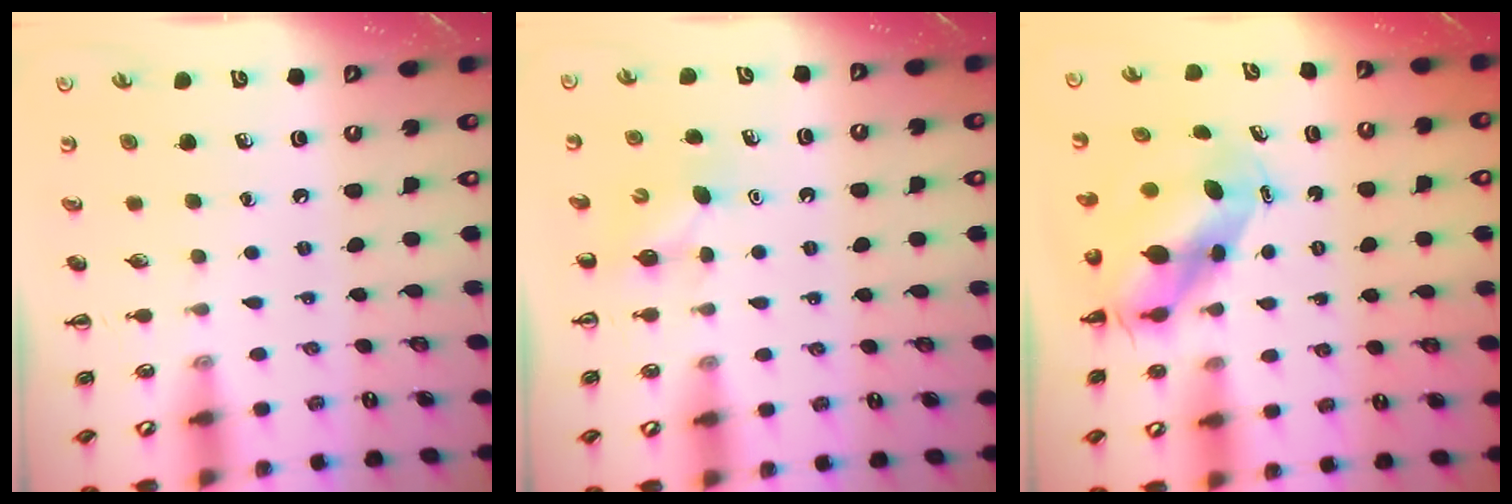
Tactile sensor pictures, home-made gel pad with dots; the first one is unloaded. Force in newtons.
{"total": 3.8, "press": 3.7, "slide": 0.8}
{"total": 6.4, "press": 6.2, "slide": 1.8}